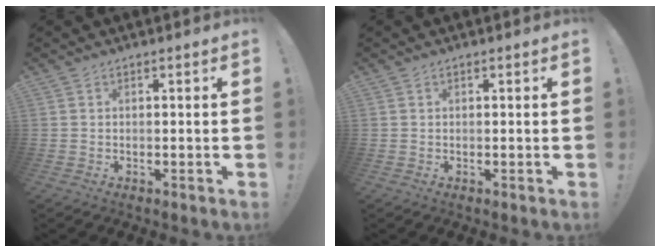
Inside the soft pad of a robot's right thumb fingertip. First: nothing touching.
{"total": 0.0}